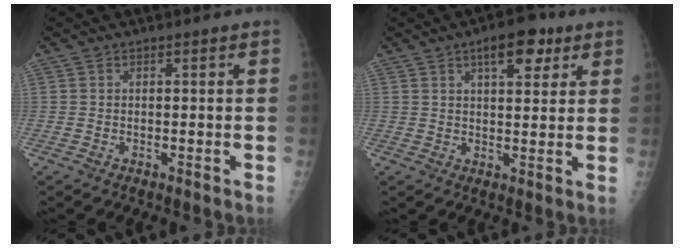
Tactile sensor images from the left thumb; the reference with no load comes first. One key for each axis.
{"total": 7.9, "fx": 4.2, "fy": 3.5, "fz": 5.7, "tx": -0.061, "ty": -0.012, "tz": 0.058}